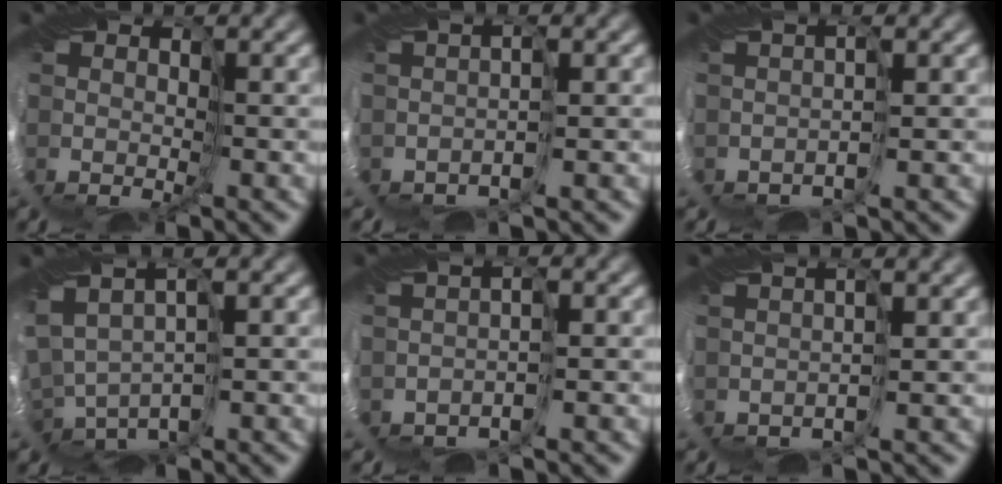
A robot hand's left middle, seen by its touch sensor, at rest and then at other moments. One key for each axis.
{"total": 1.3, "fx": -1.1, "fy": -0.6, "fz": -0.3, "tx": -0.005, "ty": -0.001, "tz": -0.020}
{"total": 1.0, "fx": -0.9, "fy": -0.4, "fz": -0.1, "tx": -0.012, "ty": 0.000, "tz": -0.015}
{"total": 3.1, "fx": -0.3, "fy": 1.9, "fz": 2.4, "tx": -0.075, "ty": 0.000, "tz": 0.016}
{"total": 1.5, "fx": -1.1, "fy": -0.8, "fz": -0.7, "tx": 0.007, "ty": 0.002, "tz": -0.022}
{"total": 0.6, "fx": 0.1, "fy": -0.6, "fz": 0.3, "tx": -0.014, "ty": 0.009, "tz": 0.007}